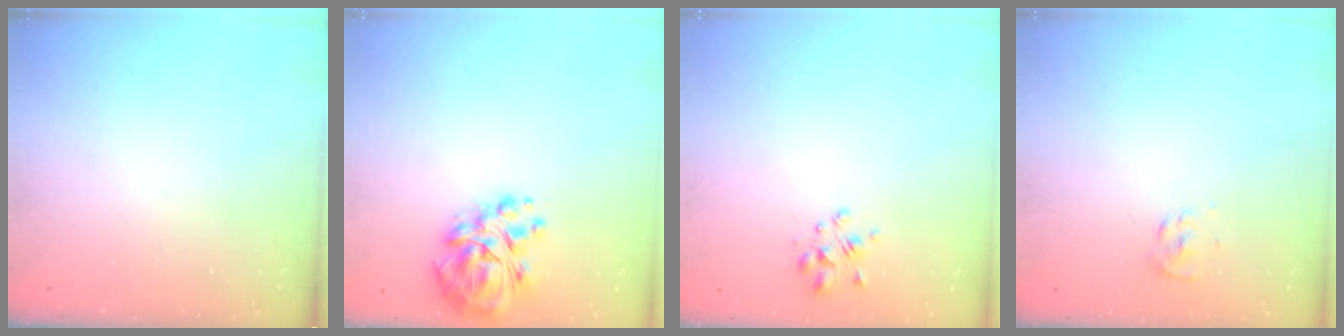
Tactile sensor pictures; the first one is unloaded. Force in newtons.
{"total": 13.6, "press": 13.0, "slide": 4.1}
{"total": 2.3, "press": 2.2, "slide": 0.7}
{"total": 2.3, "press": 2.1, "slide": 0.9}